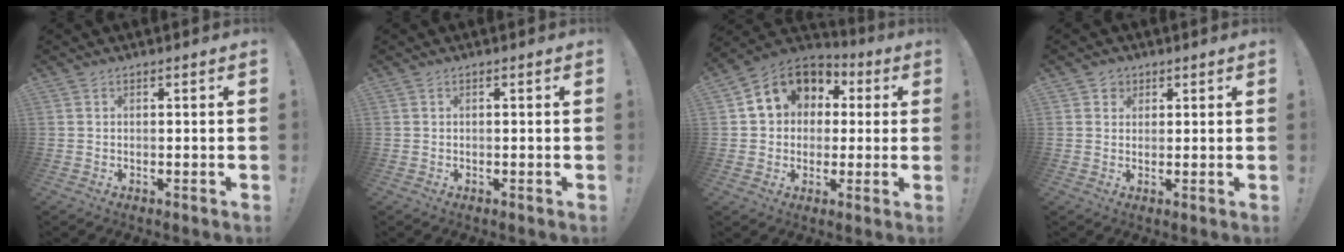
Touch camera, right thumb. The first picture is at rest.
{"total": 0.0}
{"total": 12.2, "force": [3.5, 10.4, 5.2], "torque": [-0.069, -0.010, 0.070]}
{"total": 2.8, "force": [1.4, 2.5, 0.3], "torque": [0.000, -0.006, 0.024]}